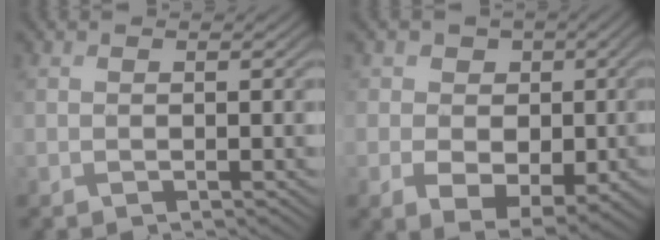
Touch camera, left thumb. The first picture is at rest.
{"total": 5.5, "force": [-0.4, 5.0, 2.3], "torque": [-0.050, -0.017, -0.010]}